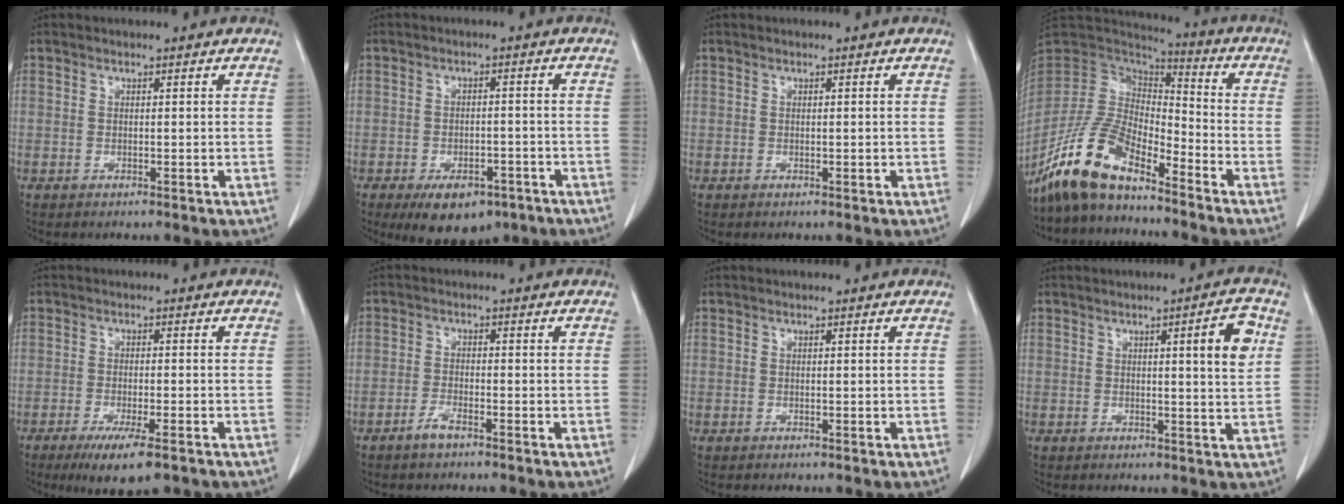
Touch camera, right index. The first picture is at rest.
{"total": 8.6, "force": [-5.7, 4.4, 4.7], "torque": [-0.066, 0.000, -0.080]}
{"total": 0.0}
{"total": 13.1, "force": [-10.1, 4.1, 7.3], "torque": [-0.155, 0.009, -0.196]}
{"total": 8.0, "force": [-5.2, 1.1, 5.9], "torque": [-0.091, -0.020, -0.075]}
{"total": 2.4, "force": [-1.8, 0.3, 1.4], "torque": [-0.034, -0.003, -0.036]}
{"total": 0.0}
{"total": 5.5, "force": [1.6, 0.4, 5.2], "torque": [-0.069, -0.002, 0.019]}